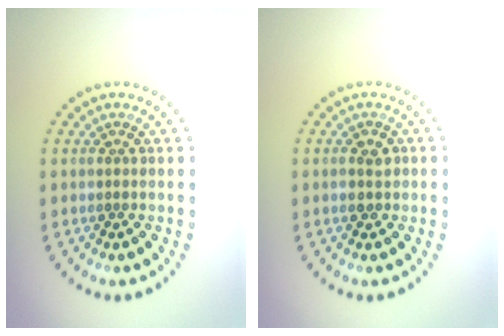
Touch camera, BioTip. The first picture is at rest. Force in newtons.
{"total": 1.5, "press": 1.5, "slide": 0.1}